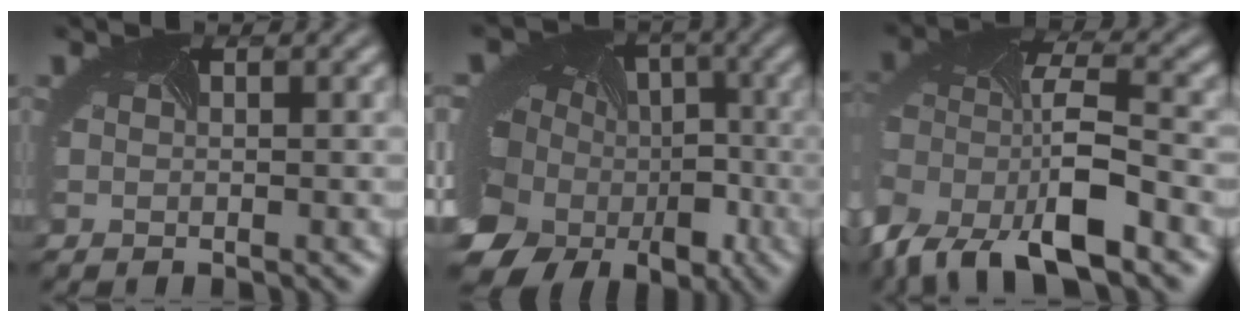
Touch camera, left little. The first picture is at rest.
{"total": 17.7, "force": [-5.8, 13.7, 9.6], "torque": [-0.199, -0.024, -0.083]}
{"total": 11.4, "force": [-6.2, 5.0, 8.1], "torque": [-0.156, -0.021, -0.109]}